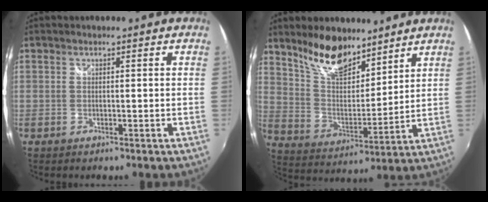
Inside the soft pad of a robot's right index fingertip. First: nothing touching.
{"total": 13.0, "force": [10.0, 5.3, 6.4], "torque": [-0.123, 0.009, 0.191]}